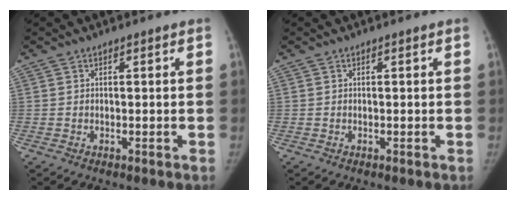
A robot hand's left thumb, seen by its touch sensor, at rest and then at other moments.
{"total": 0.0}